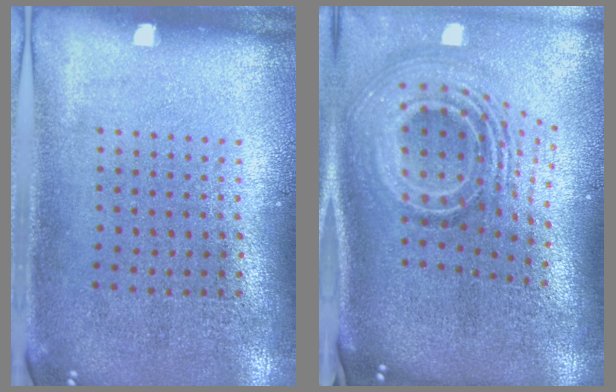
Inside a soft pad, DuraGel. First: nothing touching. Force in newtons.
{"total": 2.8, "press": 1.8, "slide": 2.1}